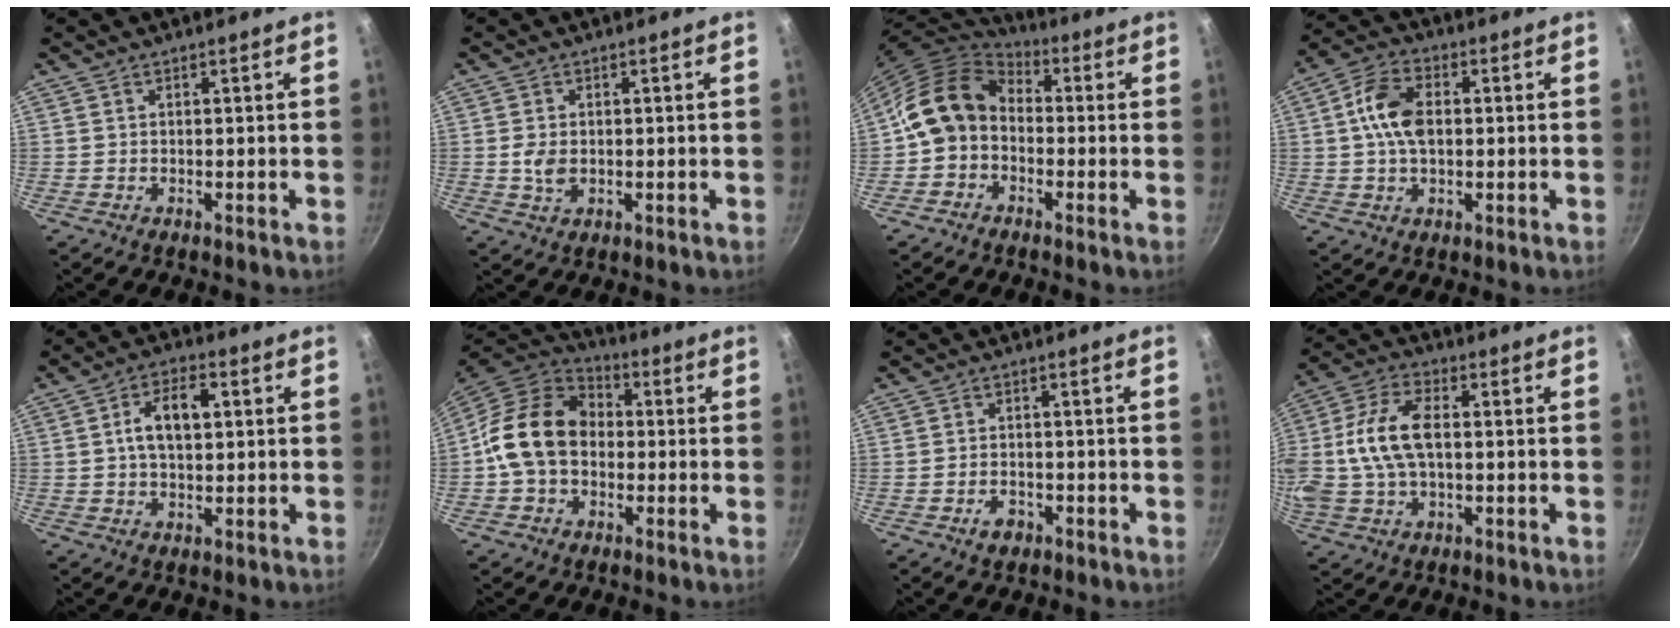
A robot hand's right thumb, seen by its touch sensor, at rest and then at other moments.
{"total": 3.3, "force": [-0.1, 2.2, 2.5], "torque": [-0.048, -0.004, 0.000]}
{"total": 11.9, "force": [-1.4, 9.3, 7.2], "torque": [-0.125, 0.041, -0.045]}
{"total": 9.5, "force": [1.0, 5.9, 7.4], "torque": [-0.141, 0.017, 0.017]}
{"total": 8.2, "force": [1.3, 4.5, 6.7], "torque": [-0.112, 0.015, 0.020]}
{"total": 15.3, "force": [-1.2, 11.7, 9.7], "torque": [-0.167, 0.035, -0.032]}
{"total": 2.8, "force": [-1.6, 1.8, 1.4], "torque": [-0.015, 0.012, -0.023]}
{"total": 14.2, "force": [0.5, 8.0, 11.7], "torque": [-0.253, 0.025, 0.009]}